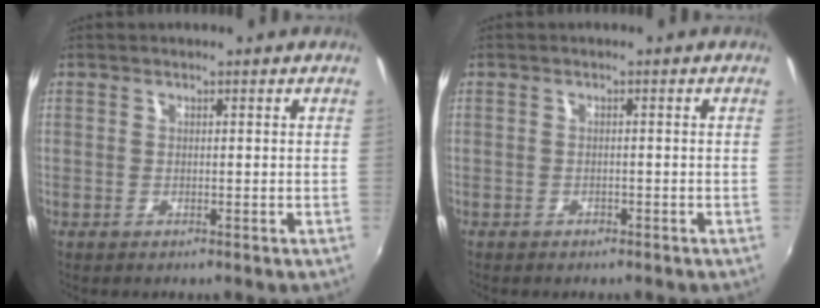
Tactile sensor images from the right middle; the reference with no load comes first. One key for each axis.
{"total": 1.4, "fx": -1.2, "fy": 0.6, "fz": 0.4, "tx": -0.010, "ty": -0.002, "tz": -0.015}